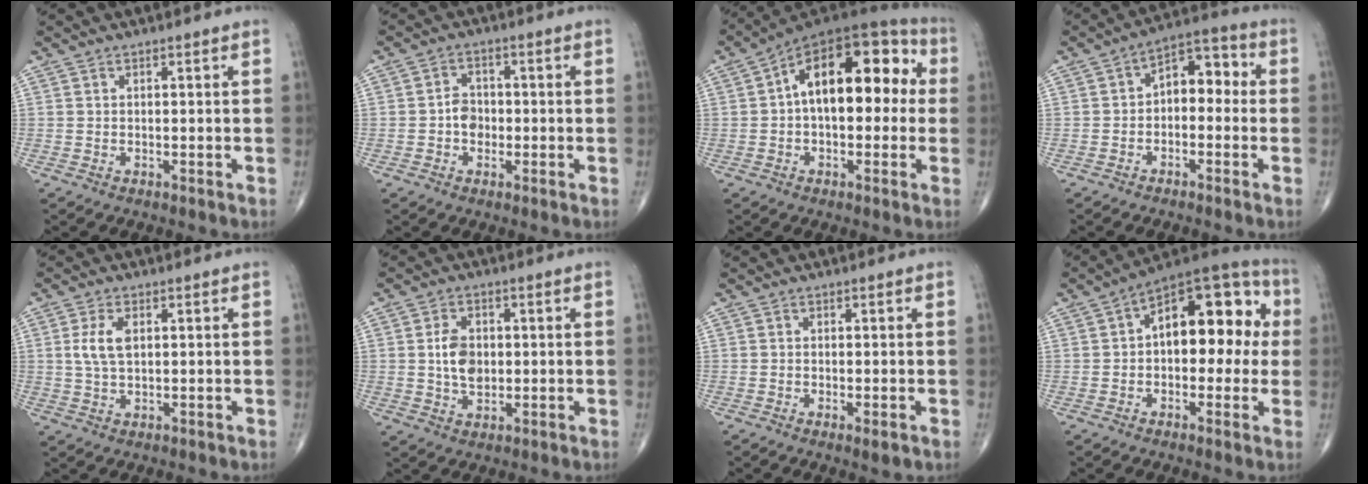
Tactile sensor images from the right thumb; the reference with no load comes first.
{"total": 3.5, "force": [-0.7, 2.9, 1.9], "torque": [-0.013, 0.010, -0.020]}
{"total": 18.2, "force": [2.1, 9.7, 15.2], "torque": [-0.198, 0.047, 0.019]}
{"total": 7.9, "force": [-0.4, 5.1, 6.1], "torque": [-0.057, 0.039, -0.022]}
{"total": 5.1, "force": [1.0, 2.6, 4.2], "torque": [-0.090, 0.000, 0.020]}
{"total": 6.0, "force": [0.4, 4.0, 4.4], "torque": [-0.067, -0.004, 0.007]}
{"total": 2.0, "force": [-0.7, 0.5, 1.8], "torque": [-0.030, -0.006, -0.010]}
{"total": 17.0, "force": [1.9, 9.6, 14.0], "torque": [-0.154, 0.045, 0.016]}